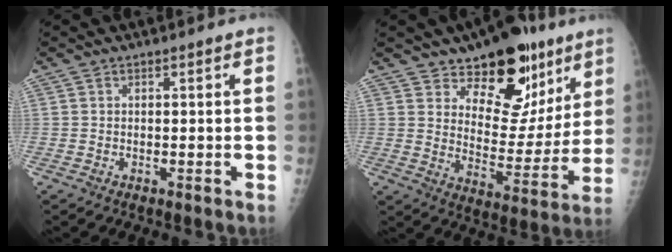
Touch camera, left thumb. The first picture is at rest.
{"total": 18.1, "force": [11.2, 10.0, 10.2], "torque": [-0.078, -0.067, 0.169]}